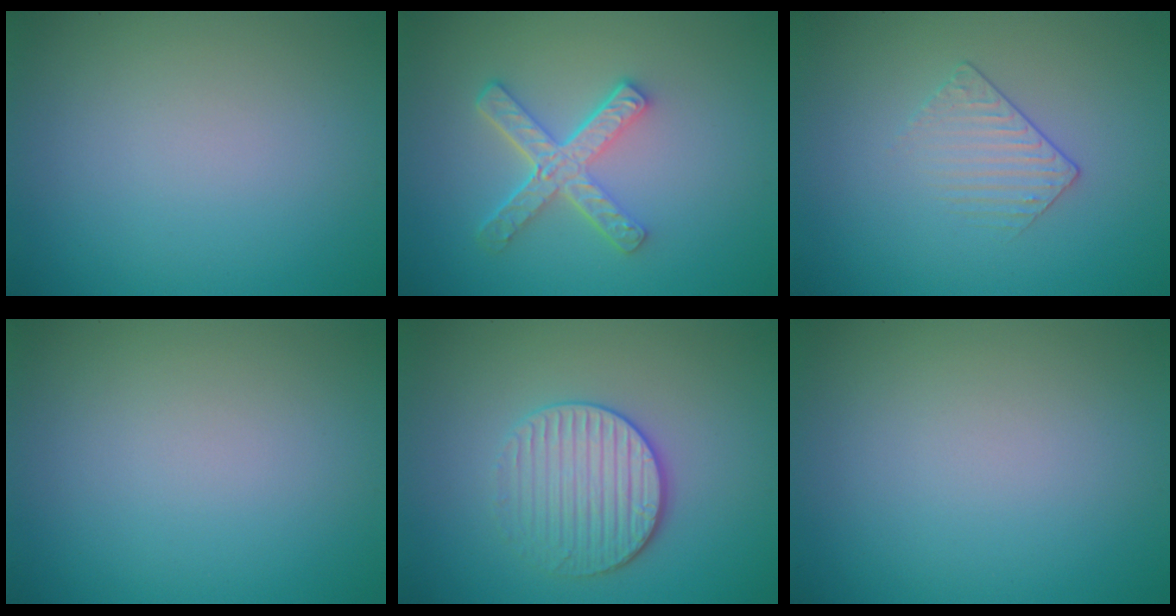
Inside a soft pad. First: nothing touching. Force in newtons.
{"total": 4.6, "press": 3.3, "slide": 3.2}
{"total": 1.4, "press": 0.9, "slide": 1.1}
{"total": 0.0}
{"total": 3.4, "press": 3.2, "slide": 1.2}
{"total": 0.0}